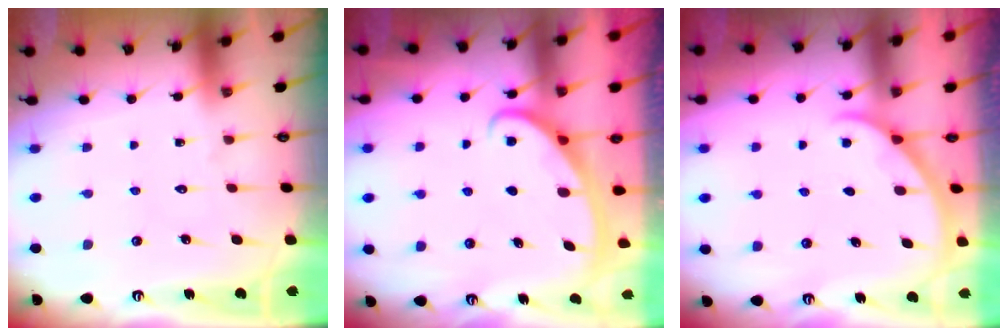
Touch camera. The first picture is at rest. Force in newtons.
{"total": 3.0, "press": 3.0, "slide": 0.4}
{"total": 1.5, "press": 1.5, "slide": 0.2}